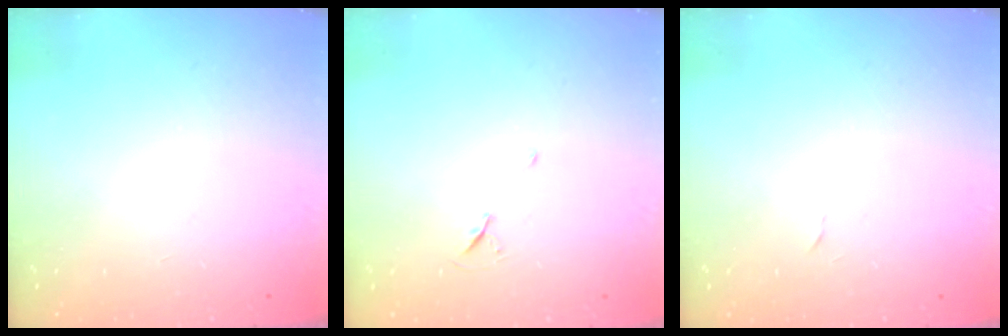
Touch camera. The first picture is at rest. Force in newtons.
{"total": 4.9, "press": 4.4, "slide": 2.2}
{"total": 2.4, "press": 2.4, "slide": 0.4}